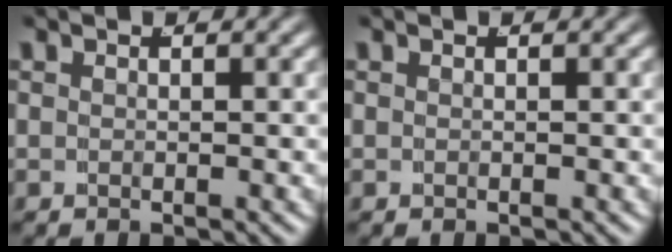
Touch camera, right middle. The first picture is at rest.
{"total": 0.0}